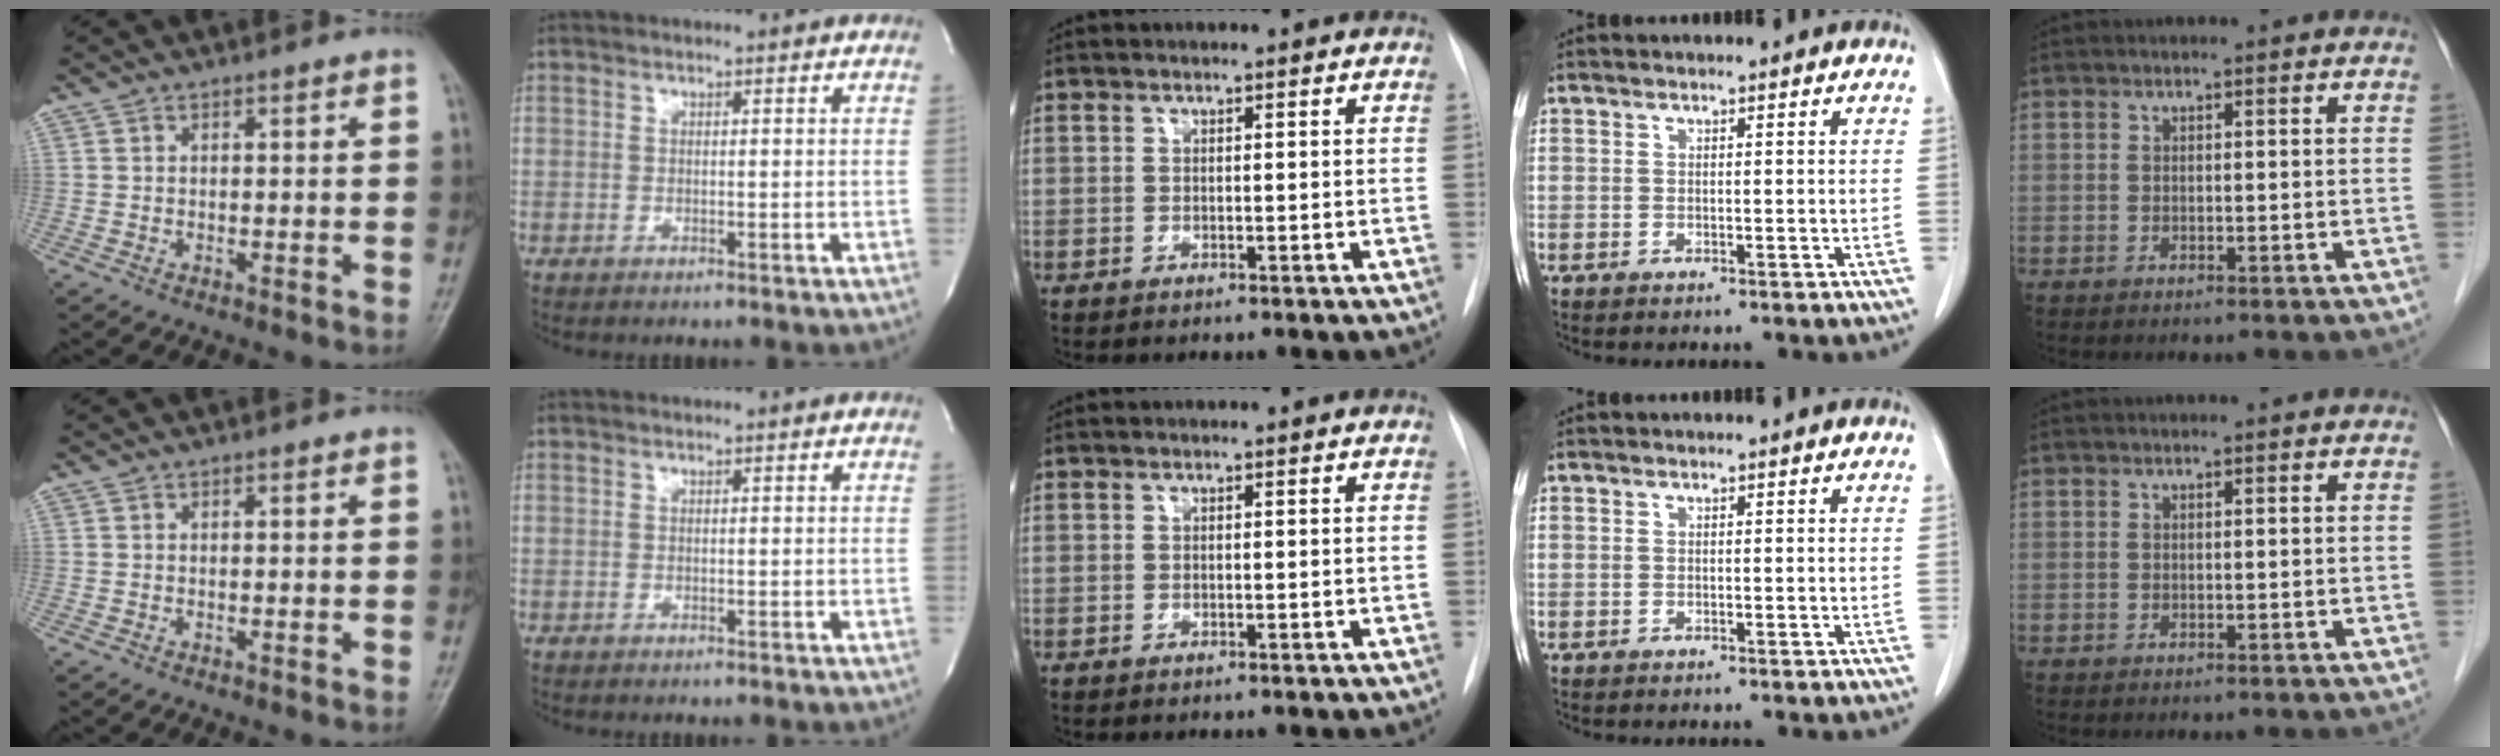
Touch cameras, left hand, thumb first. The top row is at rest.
{}